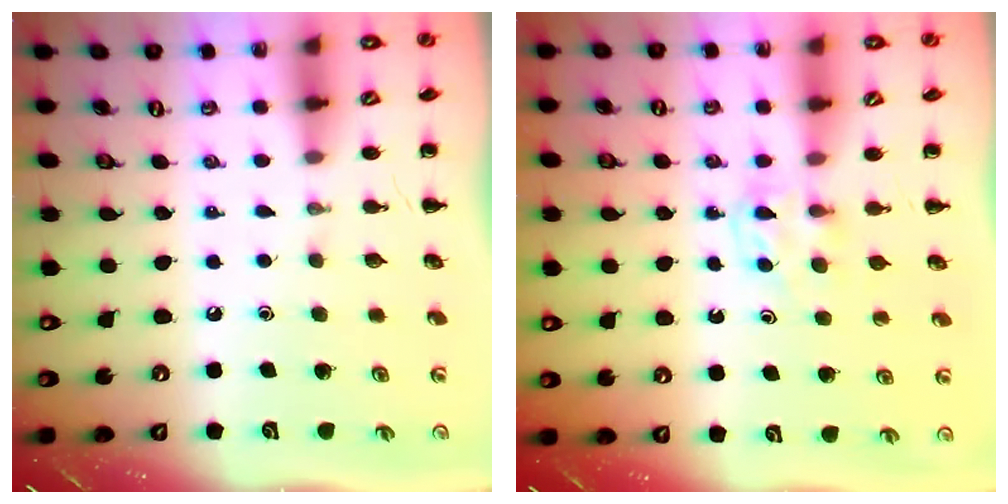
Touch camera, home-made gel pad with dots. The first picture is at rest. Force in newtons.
{"total": 3.6, "press": 3.3, "slide": 1.3}